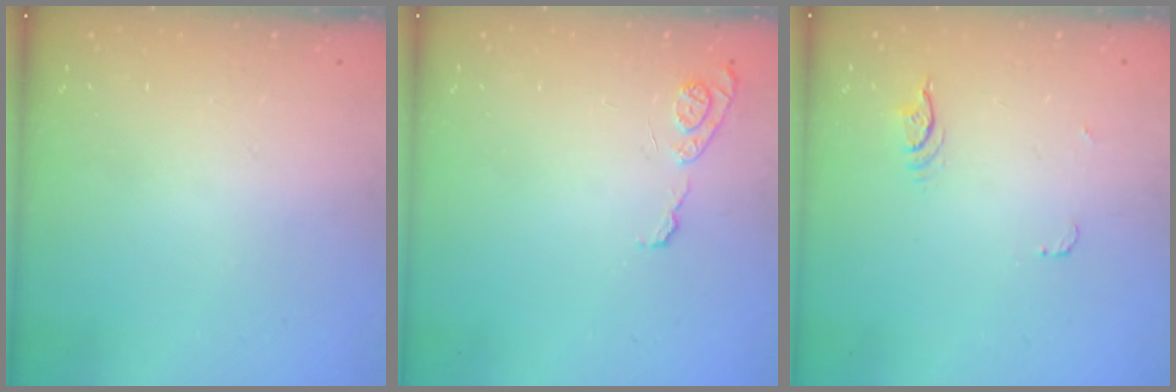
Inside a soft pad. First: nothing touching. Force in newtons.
{"total": 7.6, "press": 7.5, "slide": 0.8}
{"total": 3.8, "press": 3.4, "slide": 1.6}